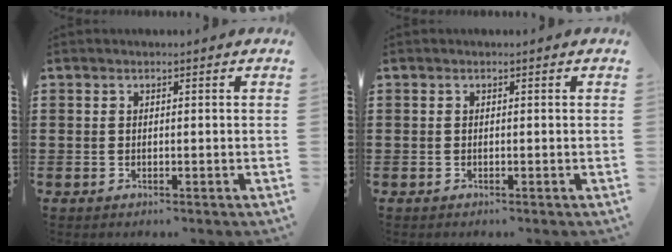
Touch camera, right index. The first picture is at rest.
{"total": 0.0}